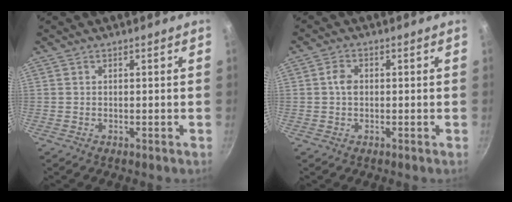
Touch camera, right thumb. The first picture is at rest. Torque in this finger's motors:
{"motor_torque": [0.52, 0.60, 0.77, 0.11, 0.03]}